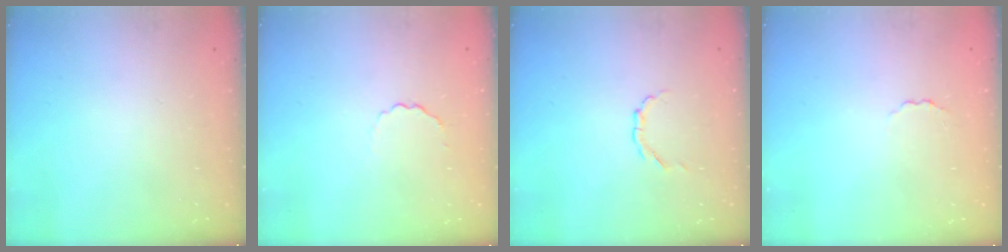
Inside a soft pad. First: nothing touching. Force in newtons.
{"total": 2.2, "press": 2.1, "slide": 0.8}
{"total": 1.7, "press": 1.7, "slide": 0.1}
{"total": 2.0, "press": 1.9, "slide": 0.6}